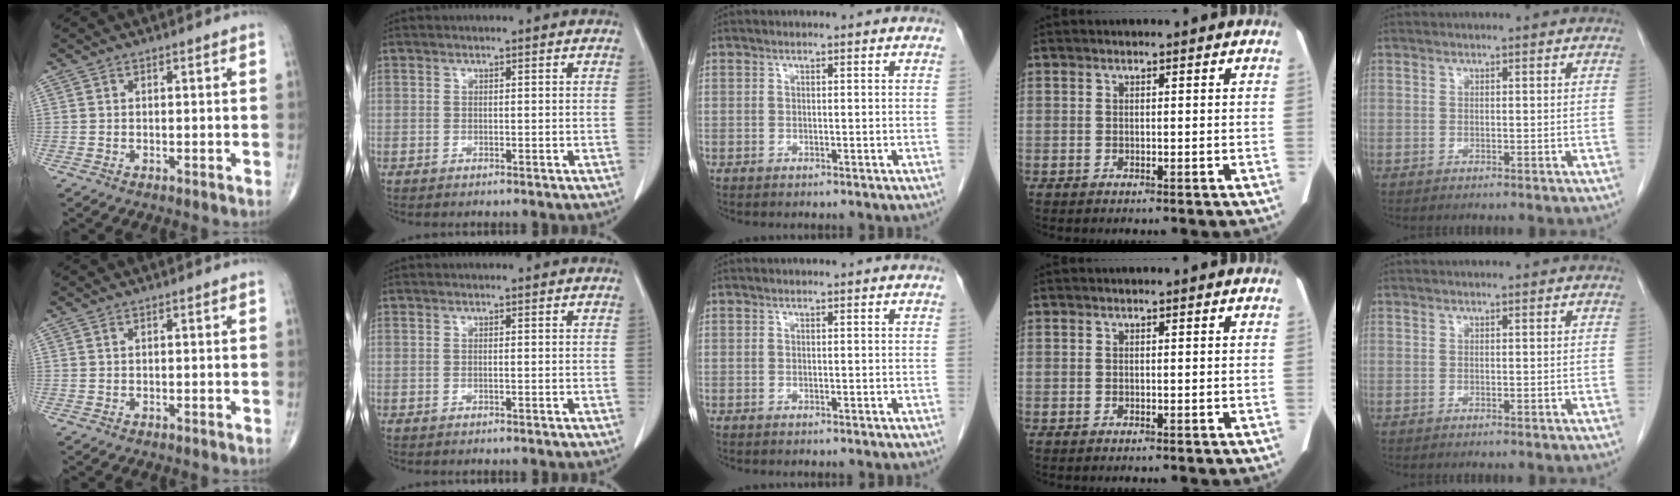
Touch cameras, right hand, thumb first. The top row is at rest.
{}